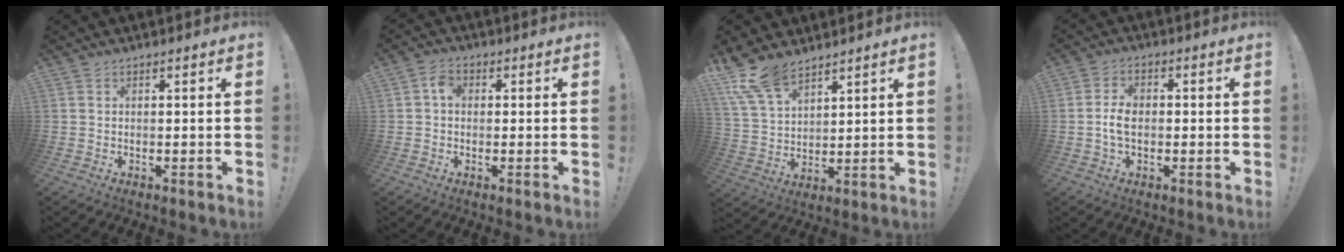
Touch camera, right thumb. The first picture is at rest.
{"total": 3.8, "force": [0.3, 2.9, 2.5], "torque": [-0.043, 0.012, 0.004]}
{"total": 13.1, "force": [9.7, 6.4, 6.0], "torque": [-0.123, -0.050, 0.188]}
{"total": 5.6, "force": [-0.7, 3.6, 4.2], "torque": [-0.073, 0.006, -0.015]}